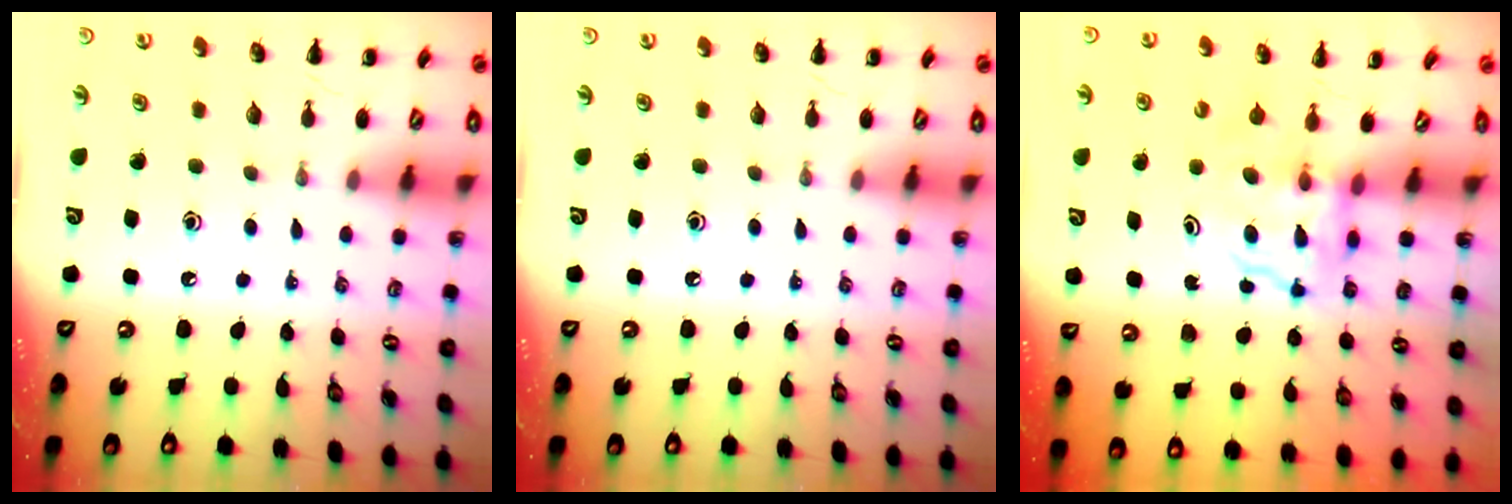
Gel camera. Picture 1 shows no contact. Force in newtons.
{"total": 0.0}
{"total": 3.8, "press": 3.8, "slide": 0.2}